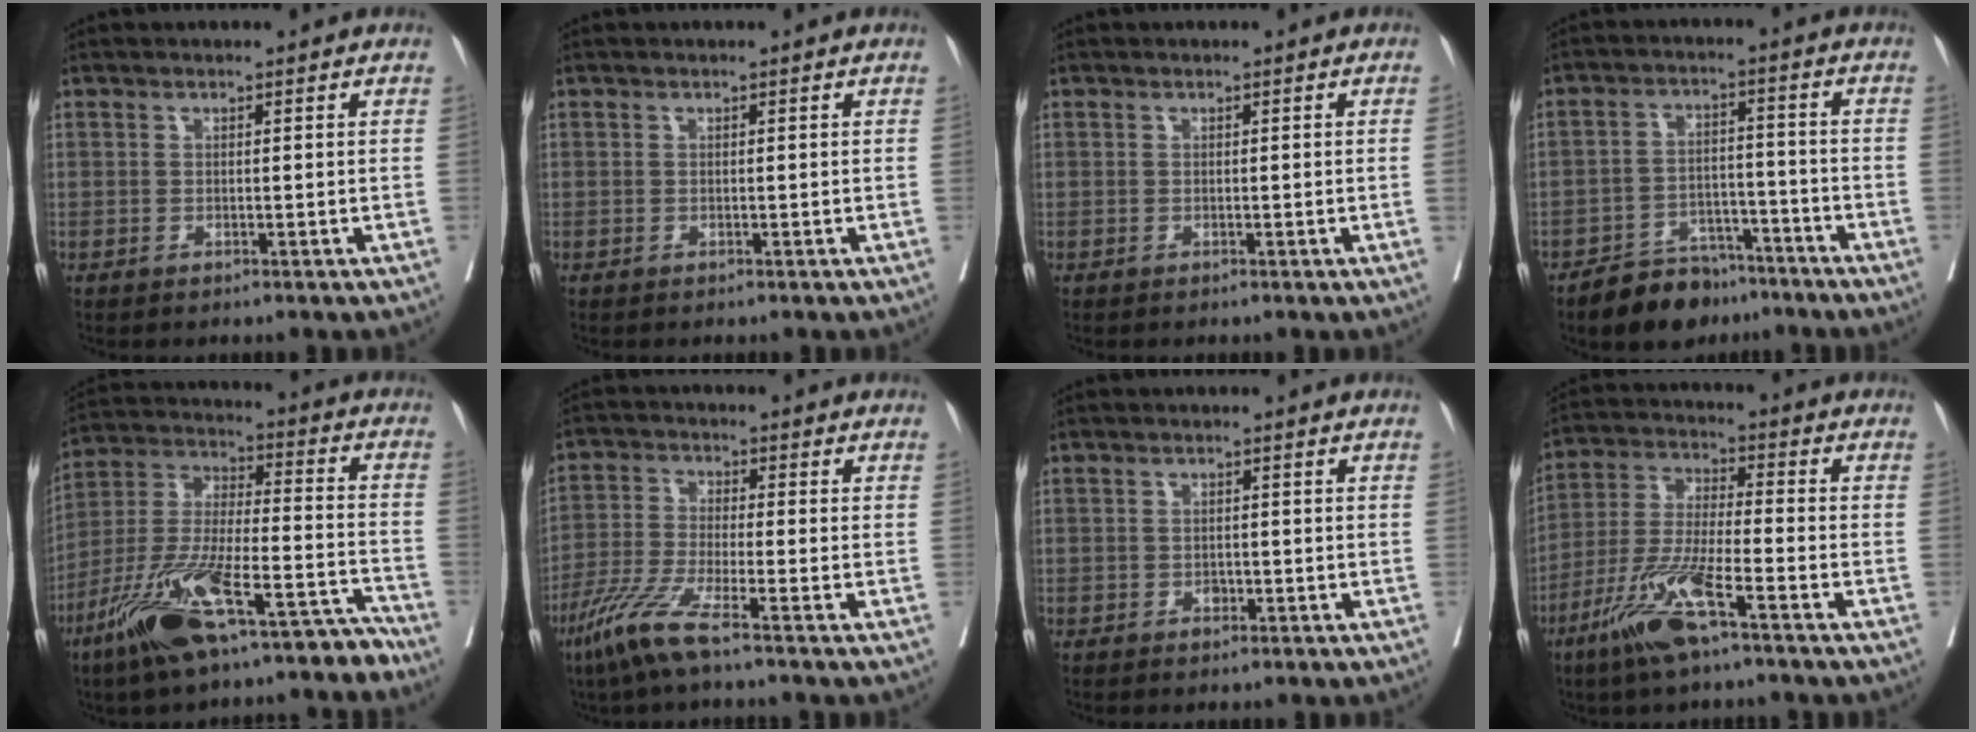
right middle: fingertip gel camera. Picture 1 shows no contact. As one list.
[{"total": 0.0}, {"total": 0.8, "force": [0.0, -0.4, 0.7], "torque": [-0.009, -0.002, 0.000]}, {"total": 8.2, "force": [-6.8, 4.0, 2.5], "torque": [-0.036, 0.003, -0.111]}, {"total": 19.2, "force": [-13.9, 4.1, 12.6], "torque": [-0.242, 0.001, -0.247]}, {"total": 7.3, "force": [-5.0, -0.2, 5.4], "torque": [-0.118, -0.022, -0.106]}, {"total": 1.2, "force": [-0.6, 0.8, 0.6], "torque": [-0.007, 0.003, -0.007]}, {"total": 11.0, "force": [-6.6, 1.1, 8.7], "torque": [-0.186, -0.019, -0.132]}]